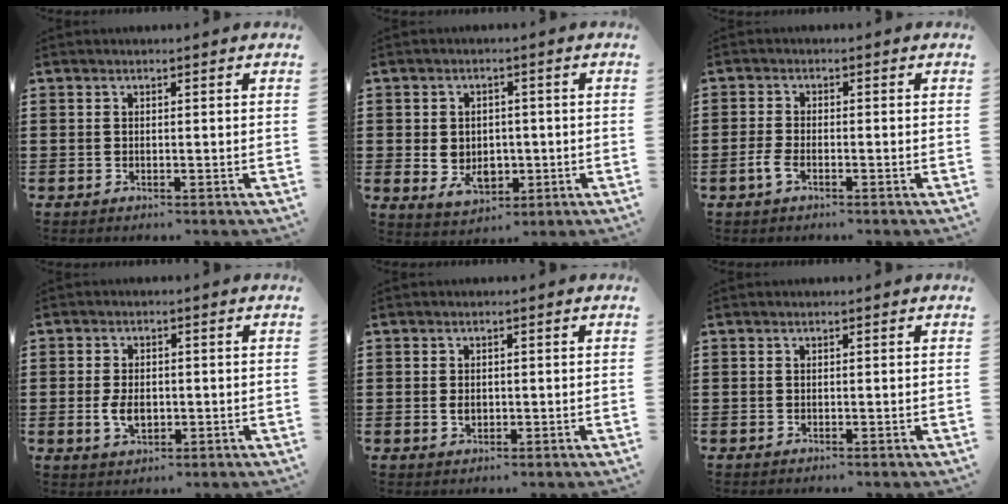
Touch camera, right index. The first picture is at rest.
{"total": 4.8, "force": [-0.5, 3.9, 2.7], "torque": [-0.042, 0.003, -0.011]}
{"total": 2.5, "force": [-1.4, 0.8, 2.0], "torque": [-0.056, -0.007, -0.031]}
{"total": 4.2, "force": [-0.7, 2.6, 3.3], "torque": [-0.075, -0.001, -0.015]}
{"total": 1.5, "force": [0.0, 1.1, 1.0], "torque": [-0.021, 0.006, -0.001]}
{"total": 0.0}